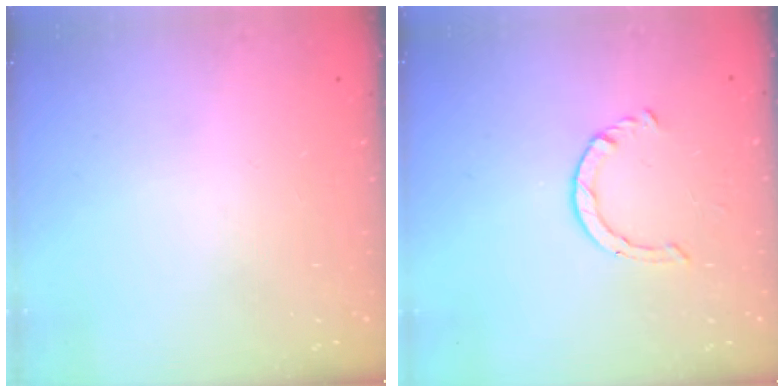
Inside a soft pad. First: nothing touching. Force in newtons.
{"total": 2.6, "press": 2.6, "slide": 0.3}